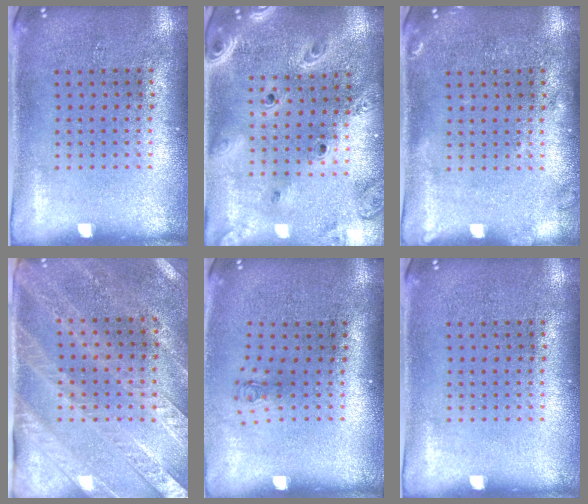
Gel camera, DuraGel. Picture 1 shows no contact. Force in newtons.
{"total": 2.8, "press": 2.4, "slide": 1.4}
{"total": 1.2, "press": 1.1, "slide": 0.2}
{"total": 2.6, "press": 2.4, "slide": 1.2}
{"total": 0.7, "press": 0.3, "slide": 0.7}
{"total": 0.0}